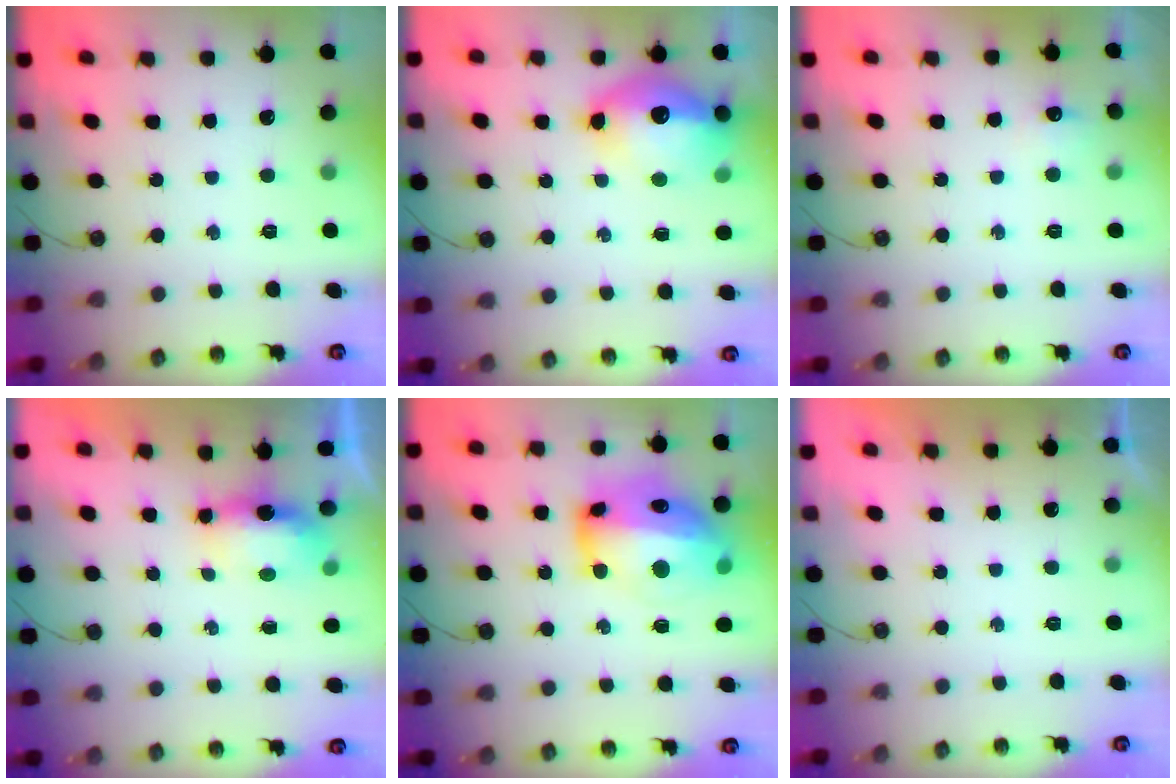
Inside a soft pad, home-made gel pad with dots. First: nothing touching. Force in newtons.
{"total": 16.3, "press": 16.2, "slide": 1.6}
{"total": 5.8, "press": 5.8, "slide": 0.9}
{"total": 8.5, "press": 6.8, "slide": 5.0}
{"total": 20.1, "press": 20.0, "slide": 2.2}
{"total": 0.0}